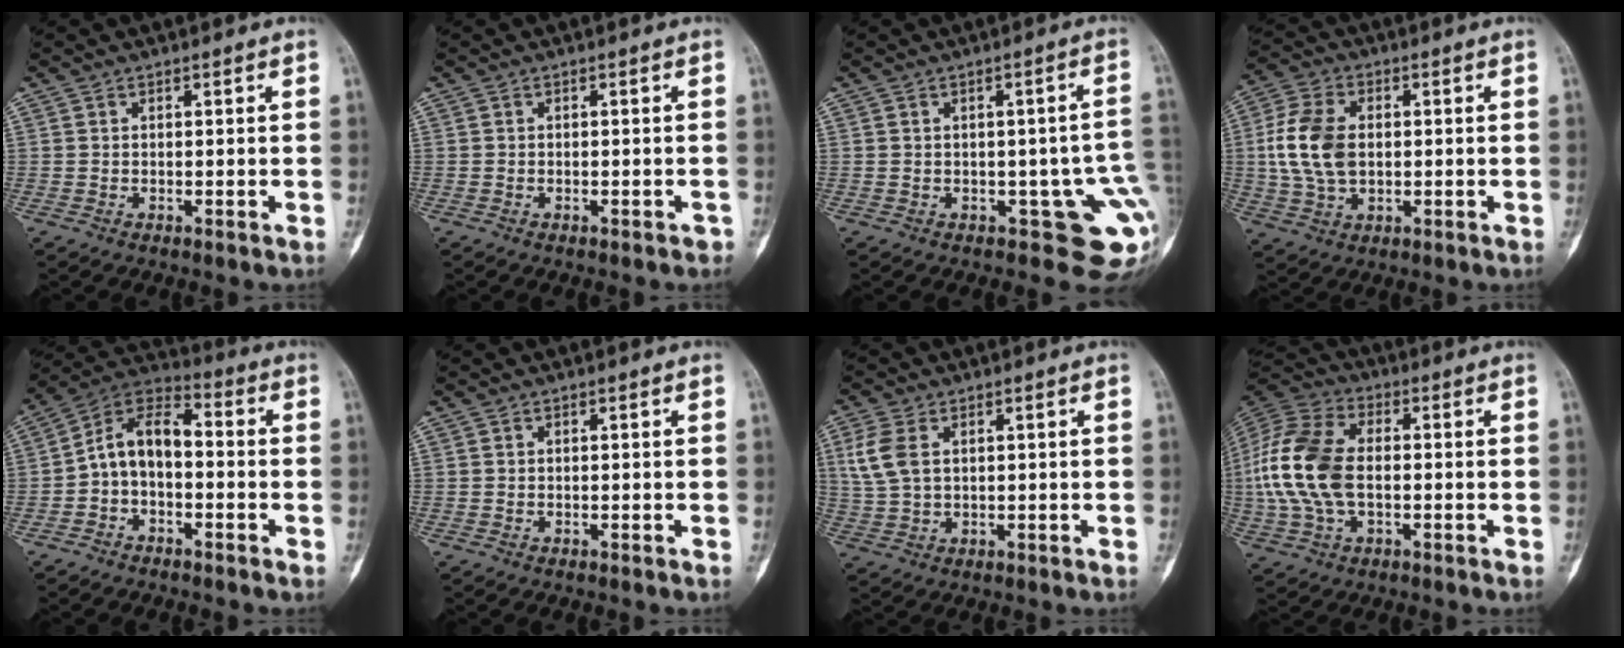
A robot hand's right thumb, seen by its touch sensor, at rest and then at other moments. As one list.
[{"total": 1.3, "force": [-1.0, 0.6, 0.6], "torque": [-0.009, 0.005, -0.010]}, {"total": 9.8, "force": [-1.7, 4.4, 8.5], "torque": [-0.069, -0.003, -0.013]}, {"total": 11.6, "force": [0.6, 7.6, 8.7], "torque": [-0.176, 0.007, 0.012]}, {"total": 9.7, "force": [-1.4, 6.1, 7.5], "torque": [-0.122, 0.046, -0.043]}, {"total": 0.0}, {"total": 6.6, "force": [1.9, 4.0, 4.9], "torque": [-0.117, 0.003, 0.044]}, {"total": 16.6, "force": [-0.6, 10.0, 13.2], "torque": [-0.285, 0.021, -0.015]}]